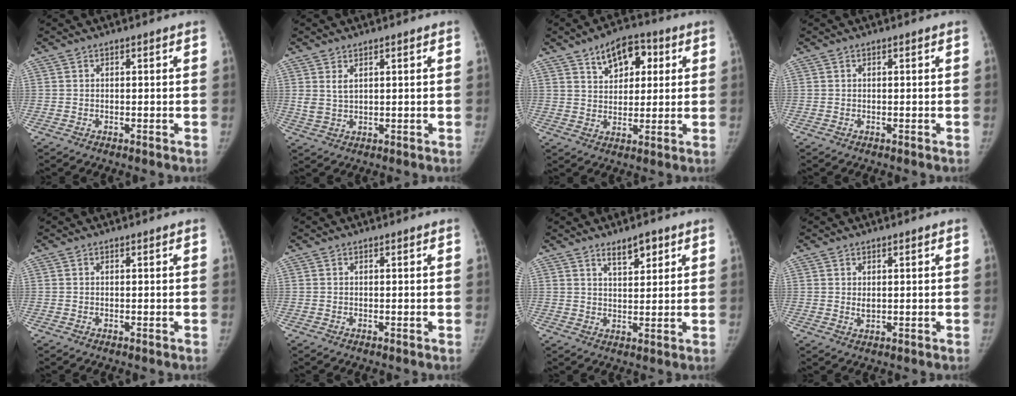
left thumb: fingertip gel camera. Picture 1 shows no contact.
{"total": 2.4, "force": [1.3, 1.3, 1.7], "torque": [-0.033, -0.008, 0.034]}
{"total": 9.3, "force": [4.2, 5.7, 6.0], "torque": [-0.054, -0.009, 0.063]}
{"total": 0.0}
{"total": 0.0}
{"total": 0.0}
{"total": 4.4, "force": [3.0, 1.7, 2.7], "torque": [-0.027, -0.023, 0.050]}
{"total": 1.3, "force": [0.3, 0.8, 1.0], "torque": [-0.013, -0.006, 0.009]}